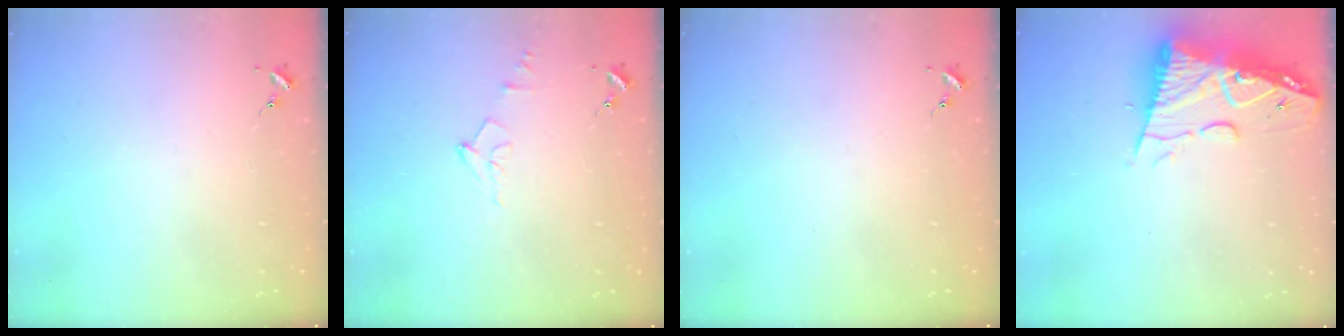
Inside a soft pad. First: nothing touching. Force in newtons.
{"total": 7.8, "press": 7.7, "slide": 1.0}
{"total": 0.0}
{"total": 15.9, "press": 15.8, "slide": 1.5}